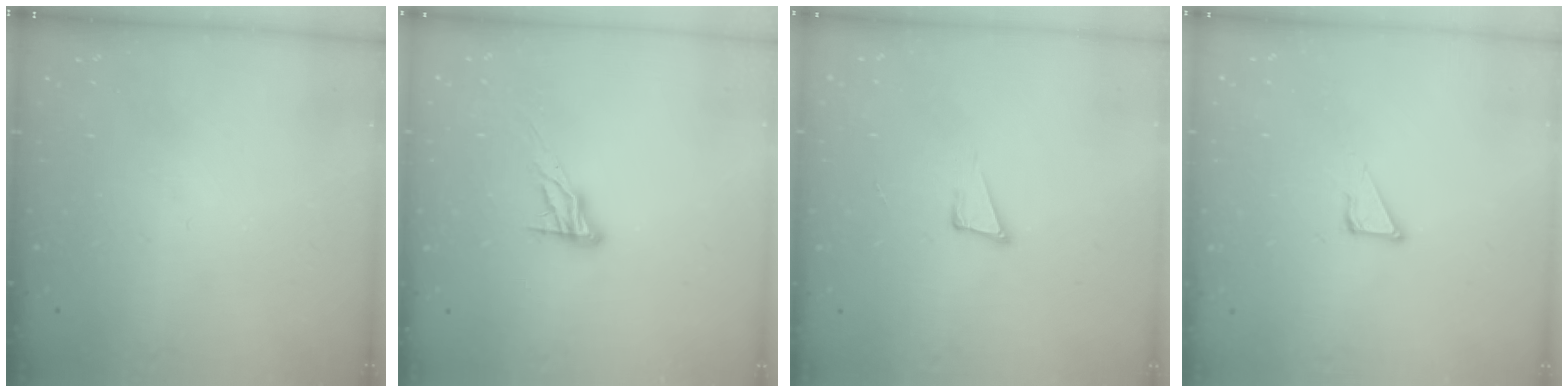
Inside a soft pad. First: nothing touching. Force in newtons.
{"total": 8.2, "press": 8.2, "slide": 0.2}
{"total": 4.6, "press": 3.4, "slide": 3.2}
{"total": 3.9, "press": 3.9, "slide": 0.3}